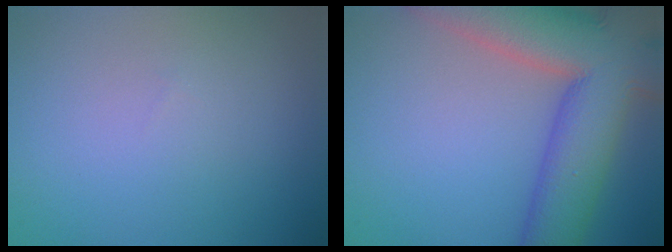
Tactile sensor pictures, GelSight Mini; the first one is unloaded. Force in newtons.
{"total": 13.0, "press": 13.0, "slide": 0.9}